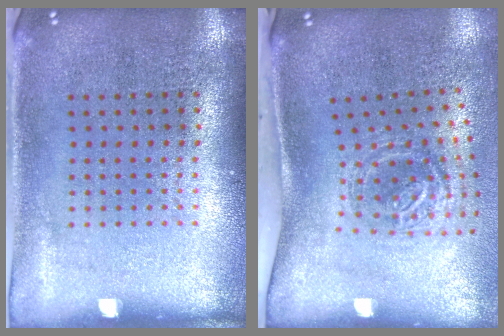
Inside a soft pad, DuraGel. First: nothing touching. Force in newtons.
{"total": 1.8, "press": 1.2, "slide": 1.3}